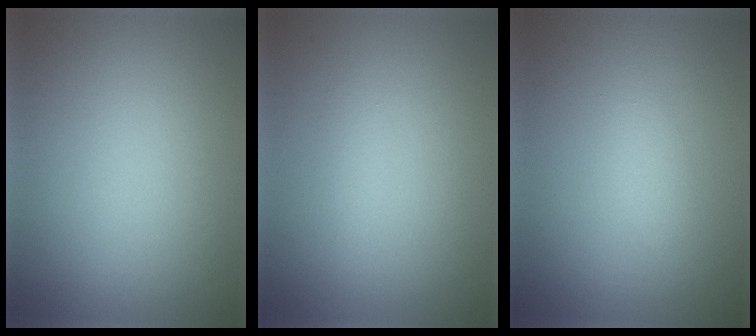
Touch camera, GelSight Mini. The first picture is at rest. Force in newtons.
{"total": 0.8, "press": 0.8, "slide": 0.0}
{"total": 1.1, "press": 1.1, "slide": 0.0}